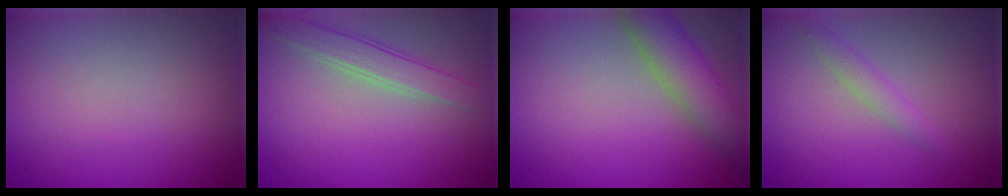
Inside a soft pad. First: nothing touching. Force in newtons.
{"total": 2.7, "press": 2.7, "slide": 0.1}
{"total": 5.3, "press": 5.3, "slide": 0.4}
{"total": 1.5, "press": 1.5, "slide": 0.1}